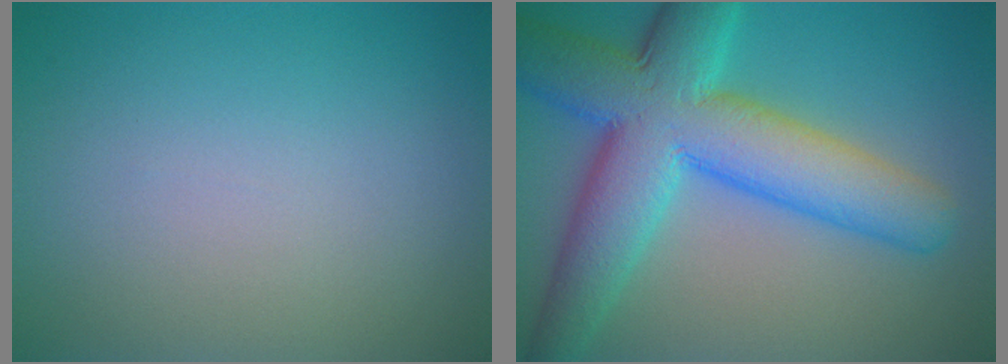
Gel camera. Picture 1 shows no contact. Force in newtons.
{"total": 11.3, "press": 11.3, "slide": 0.5}